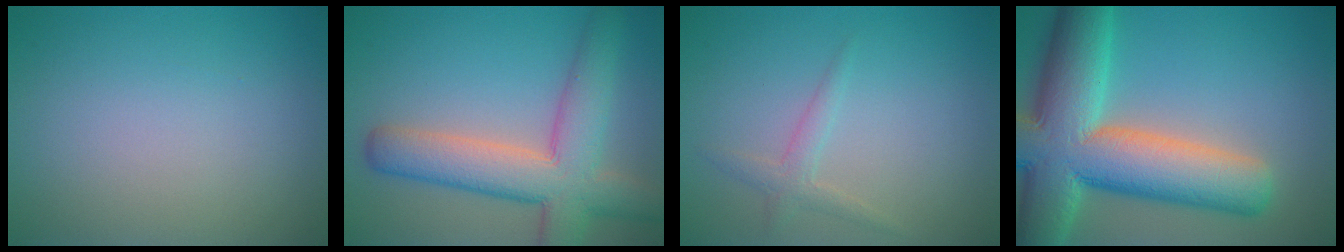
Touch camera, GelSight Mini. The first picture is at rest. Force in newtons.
{"total": 8.0, "press": 8.0, "slide": 0.5}
{"total": 1.4, "press": 1.4, "slide": 0.0}
{"total": 14.1, "press": 14.1, "slide": 0.9}